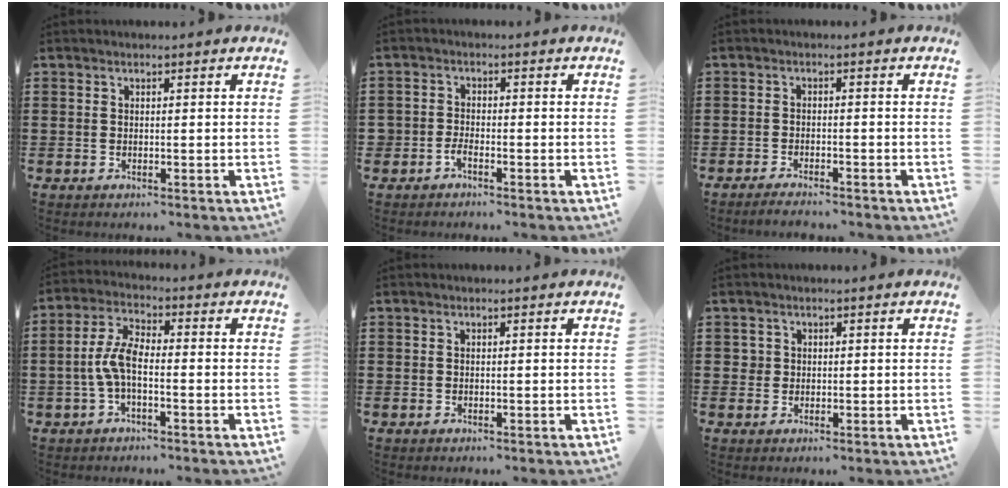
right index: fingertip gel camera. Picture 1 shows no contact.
{"total": 1.8, "force": [-1.6, 0.6, 0.6], "torque": [-0.016, -0.002, -0.032]}
{"total": 2.0, "force": [-2.0, -0.1, 0.3], "torque": [-0.008, -0.002, -0.039]}
{"total": 5.8, "force": [-1.3, 2.1, 5.3], "torque": [-0.128, -0.005, -0.033]}
{"total": 0.0}
{"total": 1.3, "force": [0.4, 1.2, 0.3], "torque": [-0.010, 0.007, 0.009]}